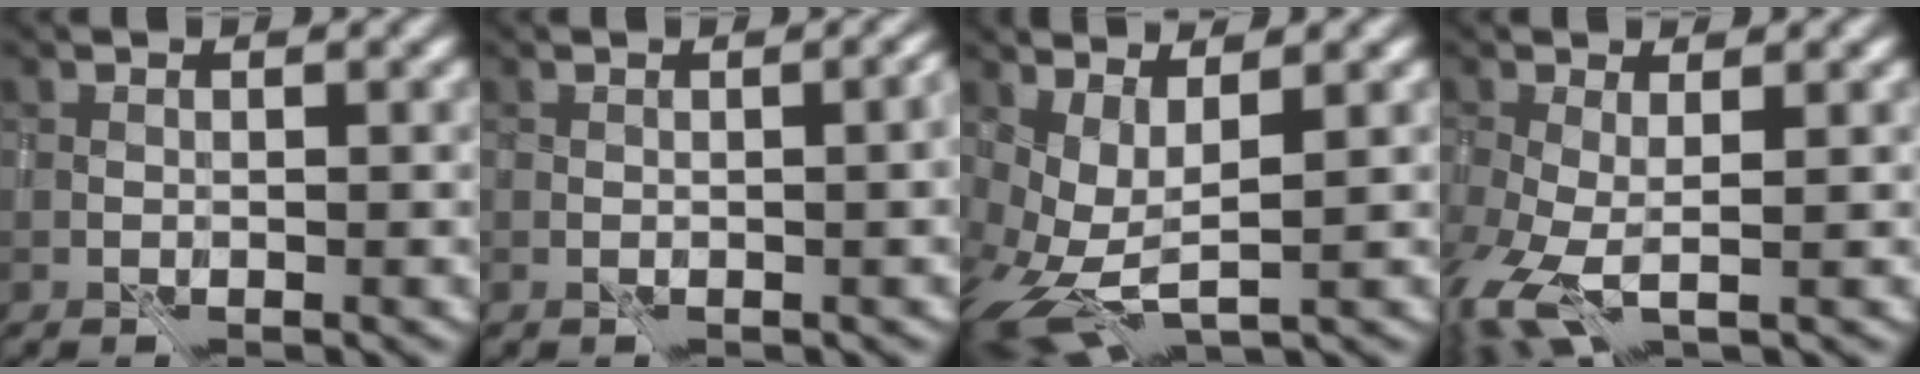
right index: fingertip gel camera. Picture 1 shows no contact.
{"total": 4.0, "force": [-0.3, 1.8, 3.5], "torque": [-0.013, 0.004, 0.007]}
{"total": 4.2, "force": [0.2, 1.8, 3.8], "torque": [-0.096, -0.008, 0.003]}
{"total": 3.5, "force": [-1.2, 1.3, 3.1], "torque": [-0.087, -0.017, -0.031]}